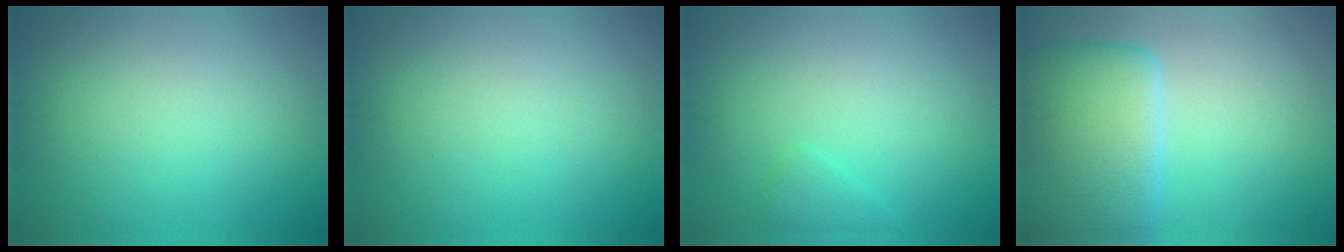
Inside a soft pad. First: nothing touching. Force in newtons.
{"total": 0.0}
{"total": 1.0, "press": 1.0, "slide": 0.1}
{"total": 7.3, "press": 7.3, "slide": 0.4}